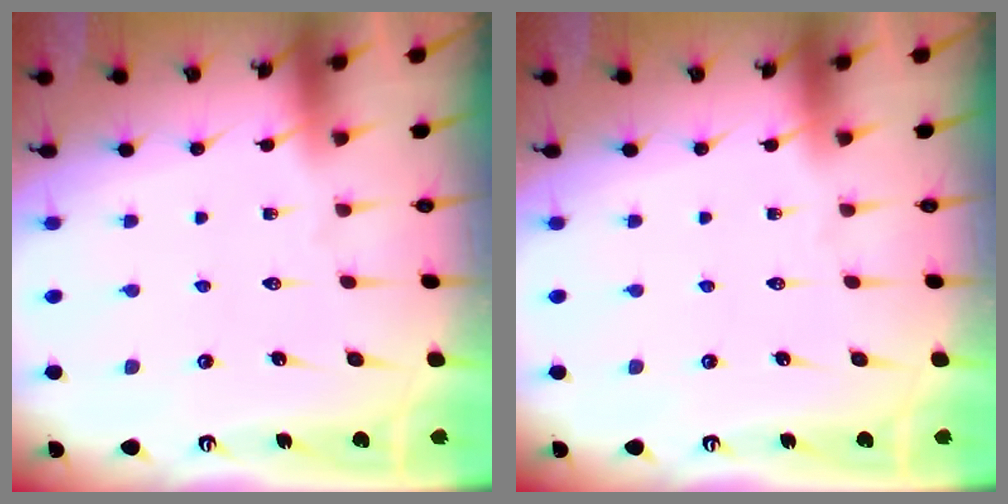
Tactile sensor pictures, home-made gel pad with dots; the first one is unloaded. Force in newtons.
{"total": 0.0}